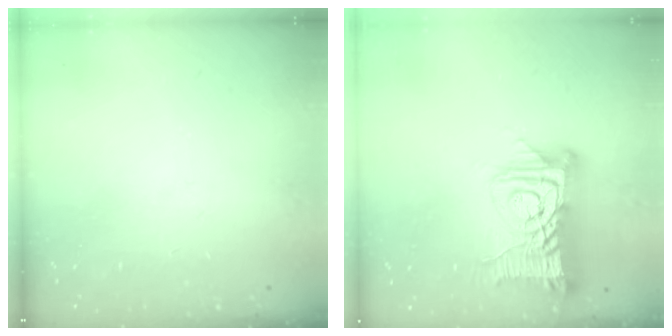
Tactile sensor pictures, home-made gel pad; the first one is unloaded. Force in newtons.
{"total": 16.0, "press": 15.9, "slide": 1.6}